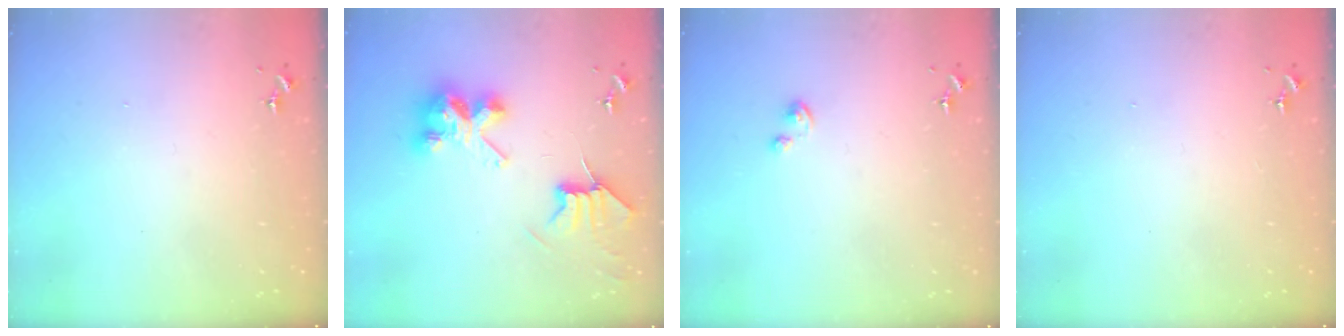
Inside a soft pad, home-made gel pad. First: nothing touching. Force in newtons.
{"total": 9.7, "press": 9.7, "slide": 0.5}
{"total": 0.9, "press": 0.9, "slide": 0.1}
{"total": 0.0}